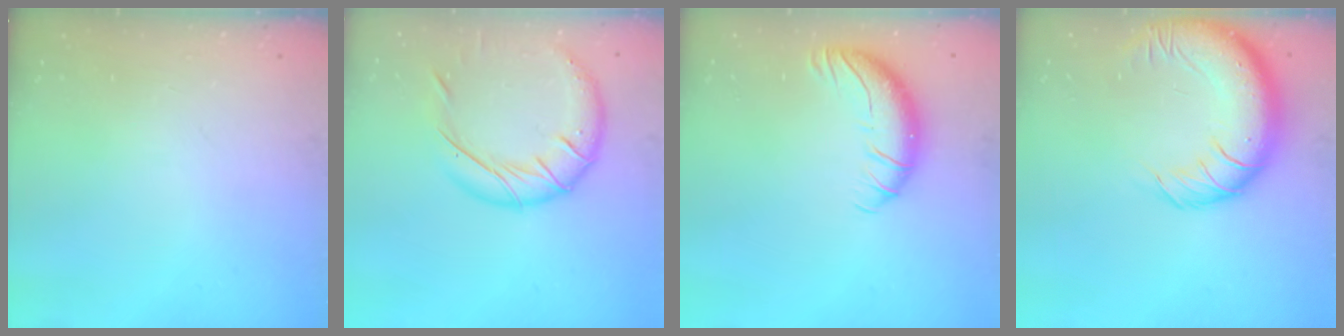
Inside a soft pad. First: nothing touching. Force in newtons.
{"total": 15.4, "press": 15.3, "slide": 1.7}
{"total": 10.1, "press": 9.9, "slide": 1.9}
{"total": 19.0, "press": 18.5, "slide": 4.4}